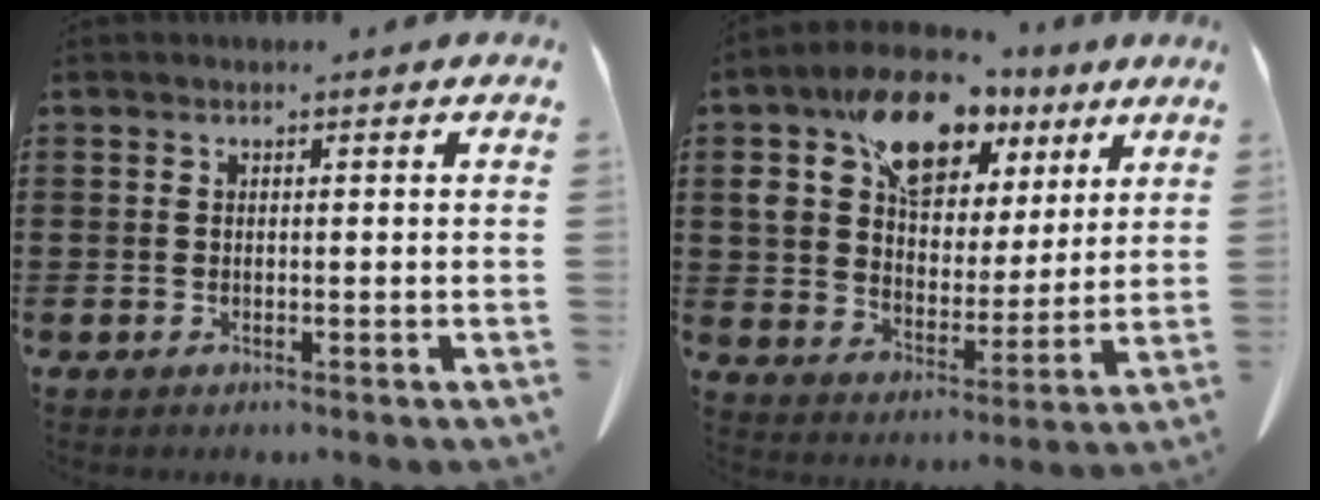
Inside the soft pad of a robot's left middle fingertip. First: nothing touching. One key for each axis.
{"total": 13.6, "fx": 8.7, "fy": 7.8, "fz": 7.0, "tx": -0.153, "ty": -0.010, "tz": 0.161}